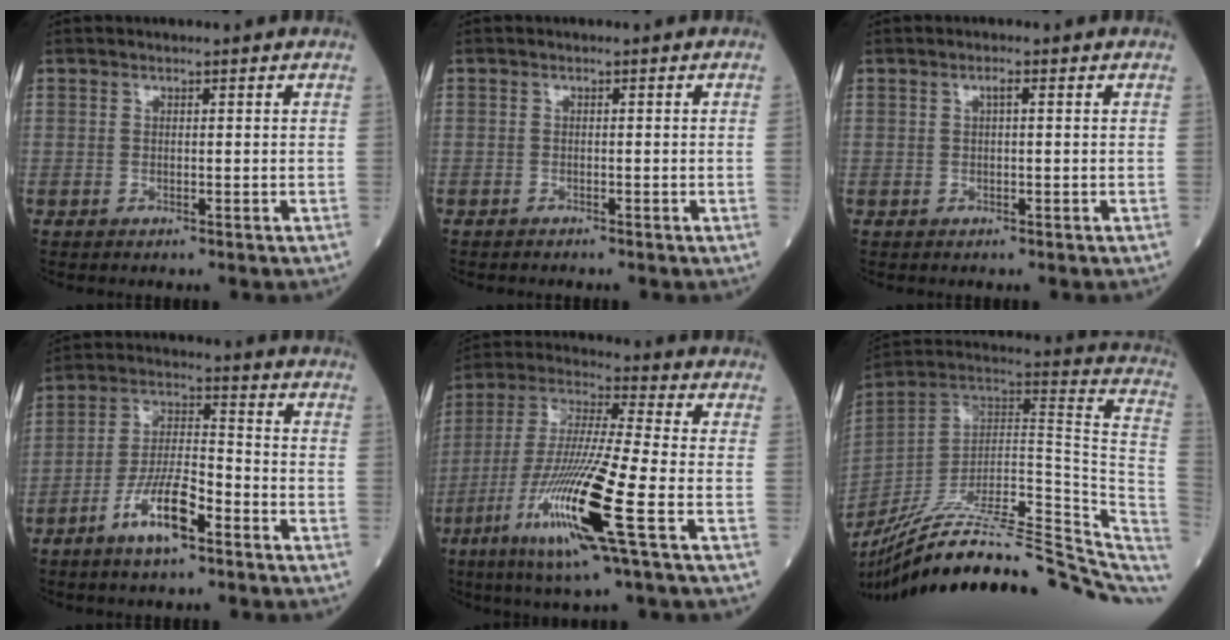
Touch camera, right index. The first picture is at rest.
{"total": 0.6, "force": [-0.1, -0.4, 0.4], "torque": [-0.005, 0.003, -0.009]}
{"total": 0.9, "force": [0.2, 0.1, 0.9], "torque": [-0.016, 0.003, 0.002]}
{"total": 9.6, "force": [-5.4, 2.2, 7.7], "torque": [-0.152, 0.000, -0.102]}
{"total": 17.5, "force": [-6.9, -0.2, 16.0], "torque": [-0.336, -0.028, -0.135]}
{"total": 29.4, "force": [-24.2, 3.6, 16.2], "torque": [-0.176, 0.006, -0.362]}